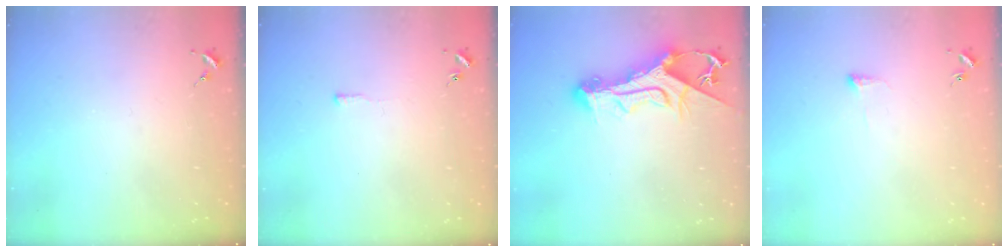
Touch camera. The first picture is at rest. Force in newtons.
{"total": 2.9, "press": 2.9, "slide": 0.5}
{"total": 13.9, "press": 13.9, "slide": 1.2}
{"total": 4.0, "press": 4.0, "slide": 0.5}